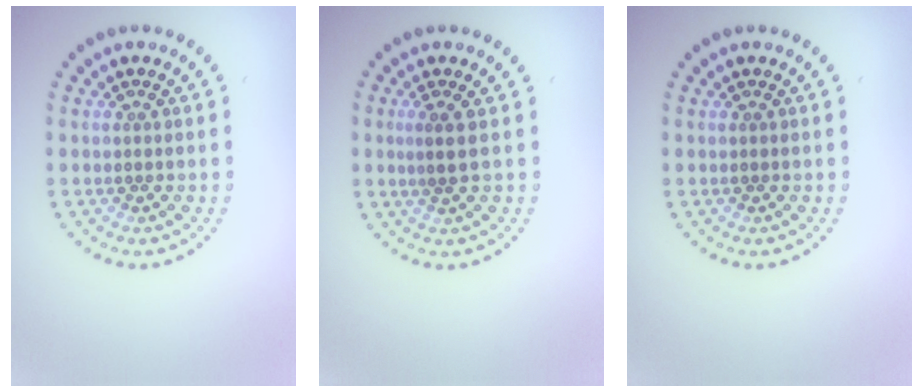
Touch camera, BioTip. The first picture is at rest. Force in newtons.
{"total": 1.5, "press": 1.2, "slide": 1.0}
{"total": 0.0}